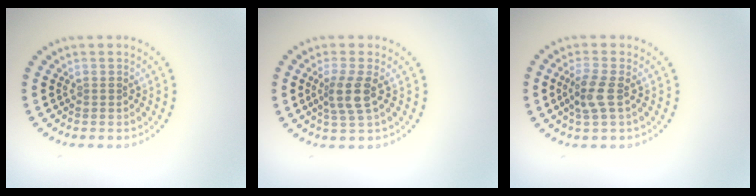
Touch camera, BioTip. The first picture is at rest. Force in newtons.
{"total": 2.7, "press": 2.2, "slide": 1.5}
{"total": 2.6, "press": 2.4, "slide": 1.2}